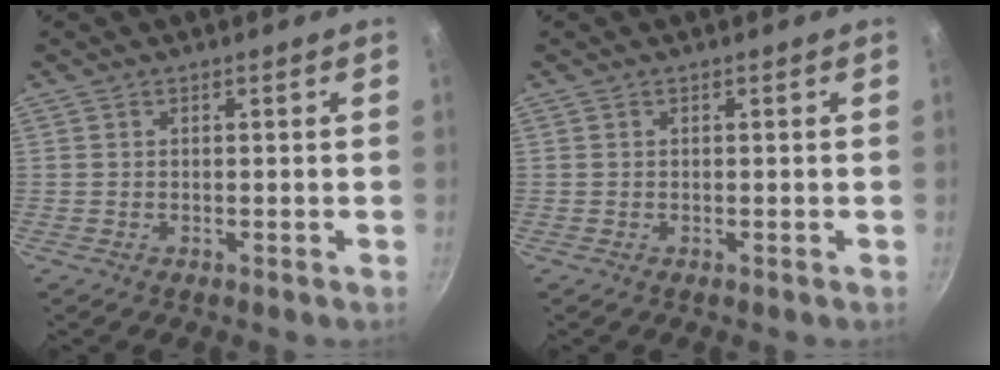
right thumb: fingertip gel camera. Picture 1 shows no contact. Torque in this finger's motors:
{"motor_torque": [-0.13, -0.13, 0.04, 0.03, 0.00]}